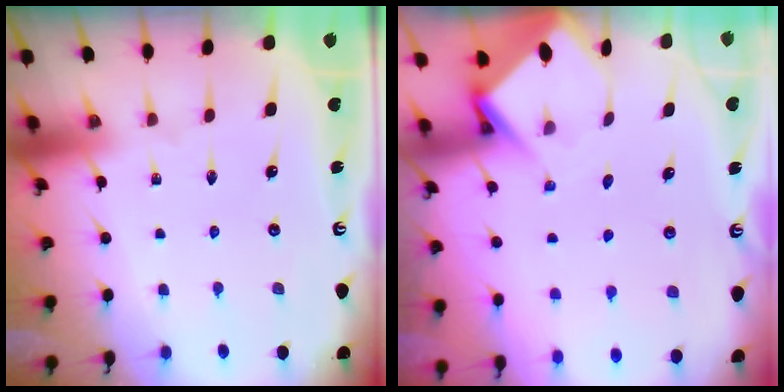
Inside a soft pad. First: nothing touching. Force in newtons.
{"total": 3.8, "press": 3.8, "slide": 0.3}